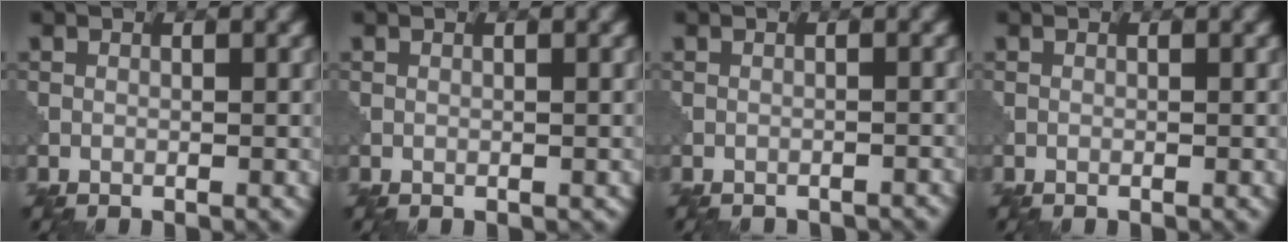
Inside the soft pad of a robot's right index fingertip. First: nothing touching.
{"total": 0.0}
{"total": 2.1, "force": [-2.1, 0.3, 0.2], "torque": [0.004, -0.002, -0.026]}
{"total": 0.0}